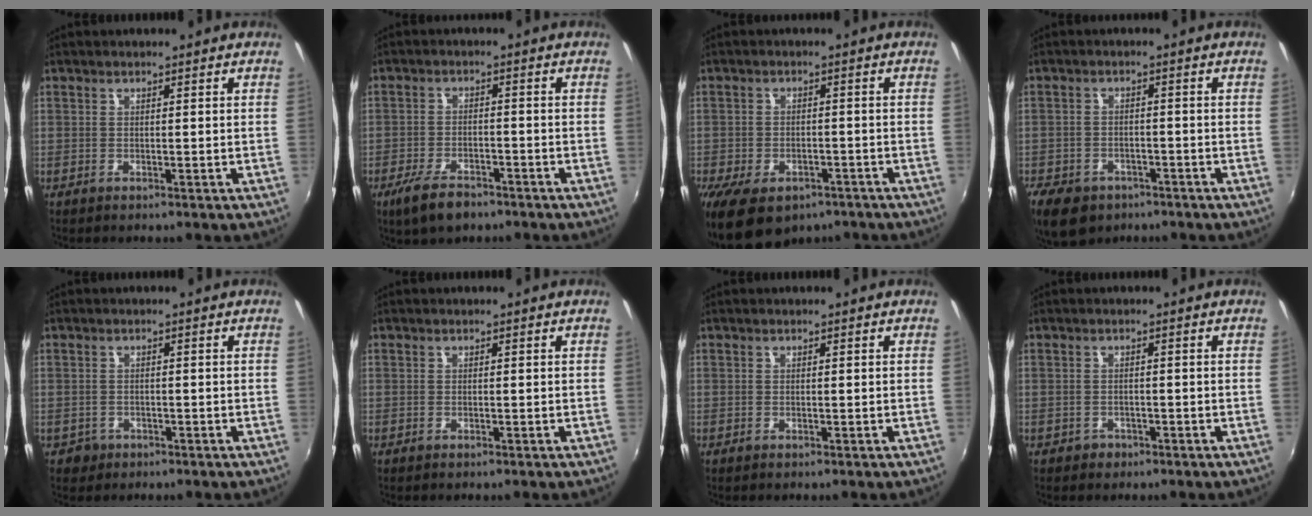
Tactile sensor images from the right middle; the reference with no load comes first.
{"total": 7.3, "force": [-5.3, 2.9, 4.1], "torque": [-0.107, -0.016, -0.094]}
{"total": 11.7, "force": [-7.6, 6.3, 6.2], "torque": [-0.138, -0.030, -0.112]}
{"total": 9.9, "force": [-6.4, 6.2, 4.5], "torque": [-0.120, -0.016, -0.103]}
{"total": 2.1, "force": [-1.0, 1.7, 0.4], "torque": [-0.012, -0.002, -0.016]}
{"total": 0.0}
{"total": 0.0}
{"total": 1.6, "force": [-1.0, 1.3, 0.3], "torque": [-0.008, -0.002, -0.014]}